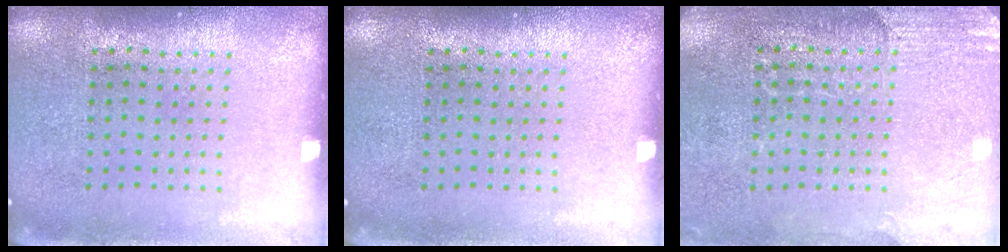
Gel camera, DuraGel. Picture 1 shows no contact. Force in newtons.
{"total": 0.0}
{"total": 2.7, "press": 2.5, "slide": 0.9}